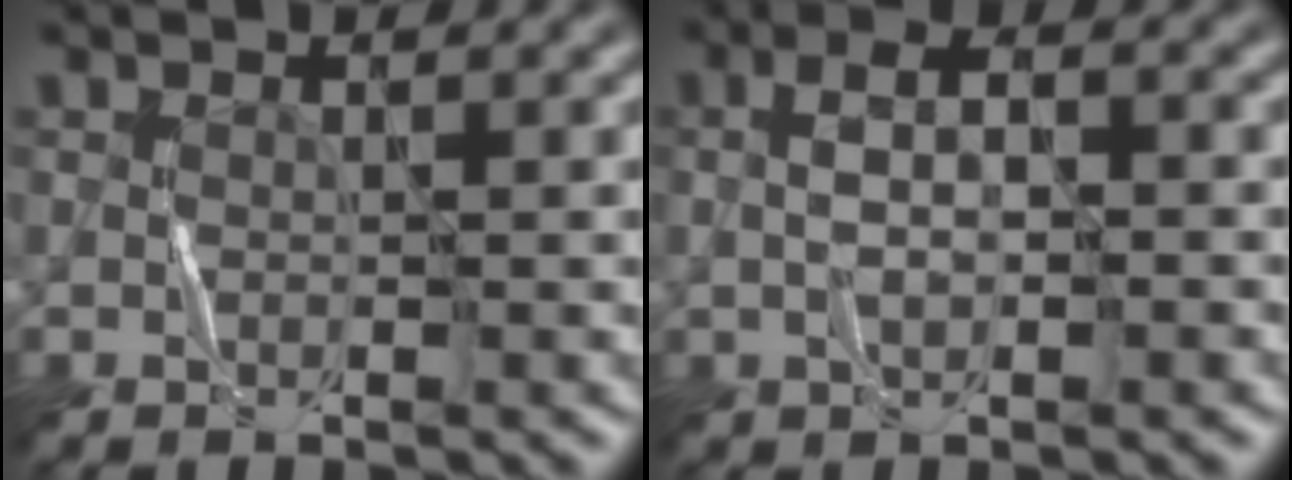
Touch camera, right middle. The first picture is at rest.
{"total": 3.3, "force": [-0.2, 1.3, 3.1], "torque": [-0.061, 0.006, -0.004]}